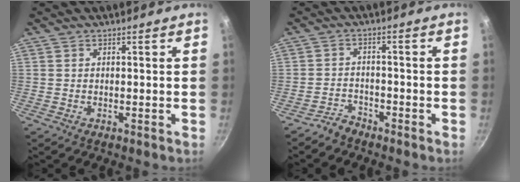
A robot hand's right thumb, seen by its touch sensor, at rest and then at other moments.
{"total": 2.9, "force": [-2.7, 1.0, 0.3], "torque": [0.004, 0.031, -0.050]}